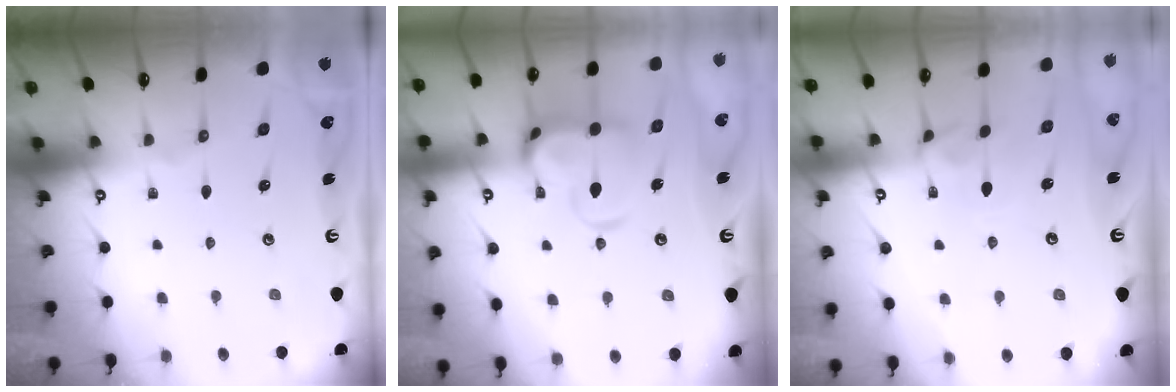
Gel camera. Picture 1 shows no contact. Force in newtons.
{"total": 7.9, "press": 7.7, "slide": 1.6}
{"total": 1.3, "press": 1.2, "slide": 0.6}